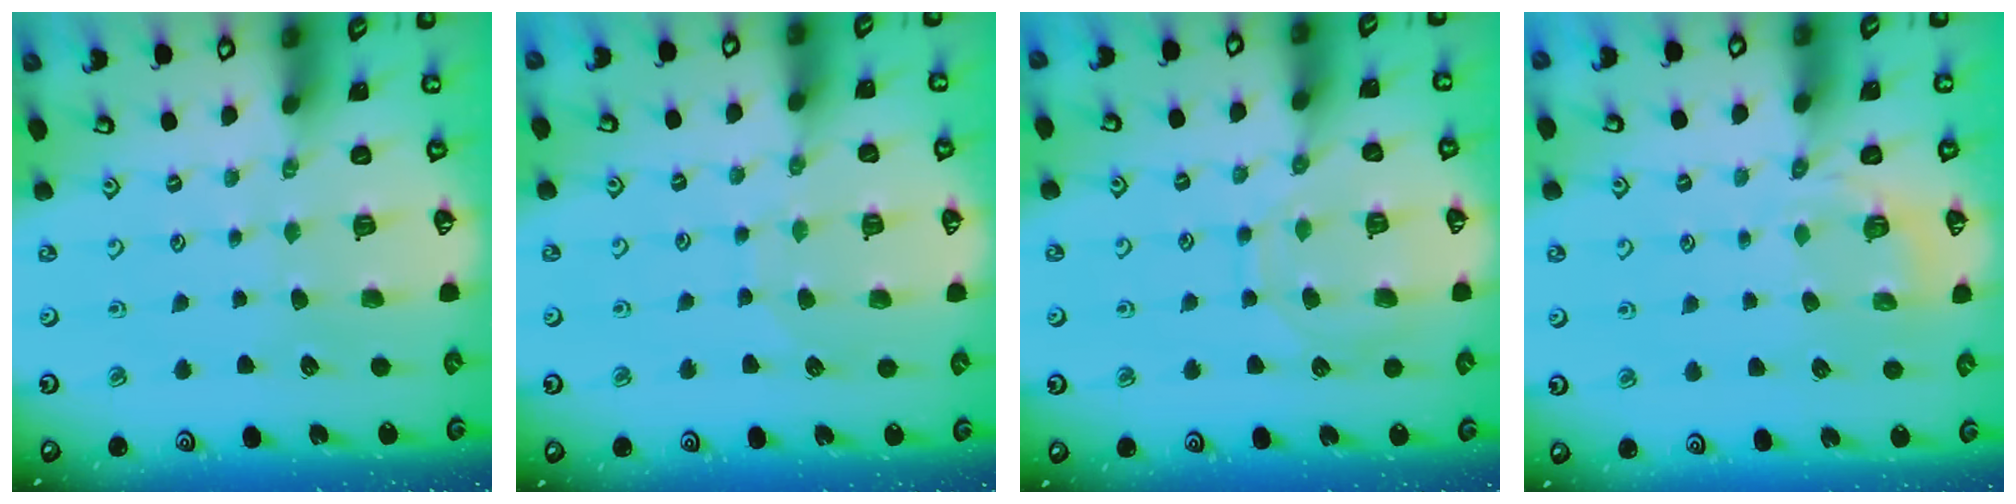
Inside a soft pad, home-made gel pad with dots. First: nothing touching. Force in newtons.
{"total": 5.6, "press": 5.6, "slide": 0.3}
{"total": 9.7, "press": 9.7, "slide": 0.8}
{"total": 4.3, "press": 3.8, "slide": 2.0}